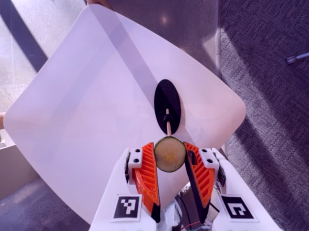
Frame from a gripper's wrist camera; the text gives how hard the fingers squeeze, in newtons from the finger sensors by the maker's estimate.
{"total": 8.3, "left": 8.0, "right": 8.6}